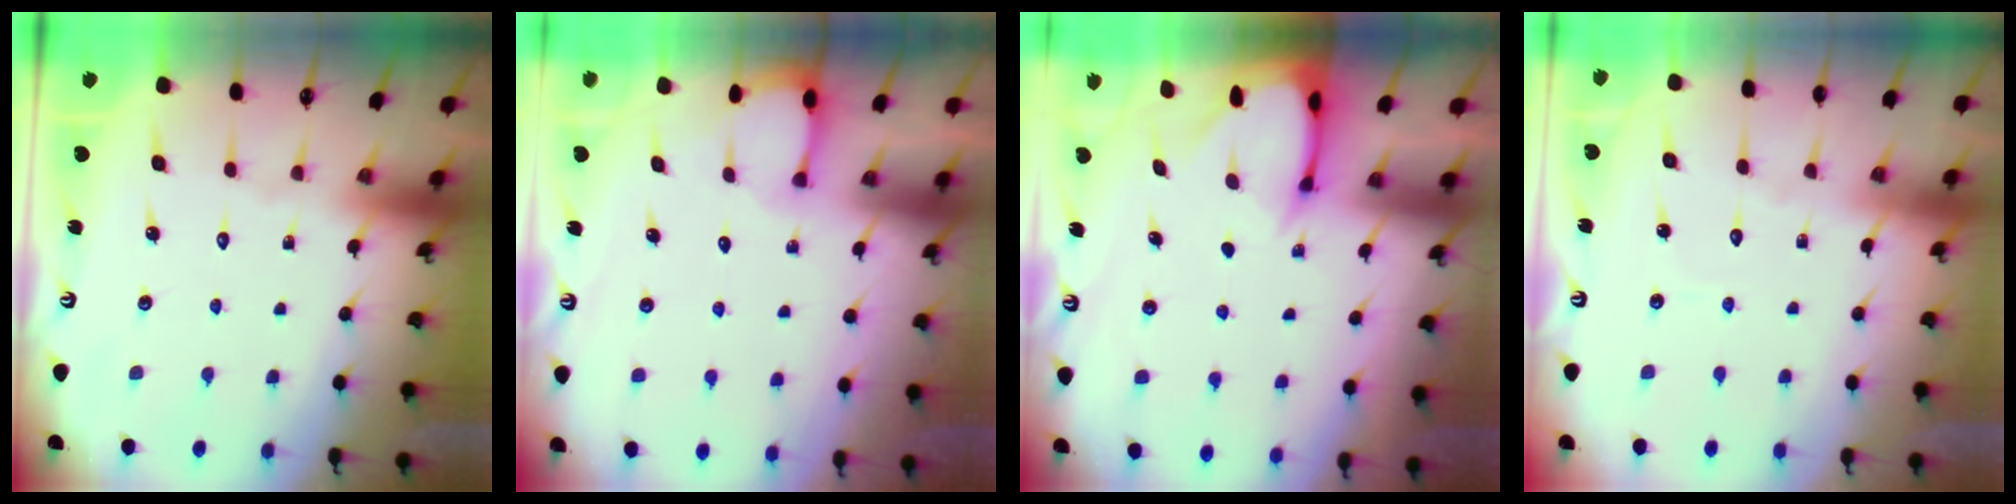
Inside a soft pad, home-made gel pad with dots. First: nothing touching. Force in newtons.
{"total": 0.9, "press": 0.8, "slide": 0.2}
{"total": 2.6, "press": 2.5, "slide": 0.3}
{"total": 2.7, "press": 2.6, "slide": 0.3}